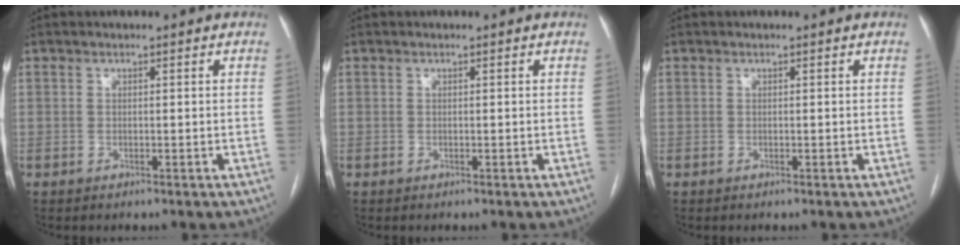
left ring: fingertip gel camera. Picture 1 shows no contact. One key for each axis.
{"total": 0.0}
{"total": 0.0}